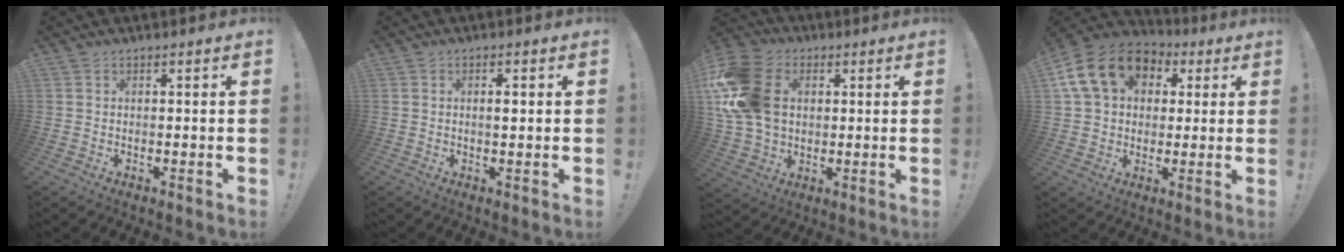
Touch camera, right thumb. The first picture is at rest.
{"total": 1.6, "force": [0.3, 0.3, 1.5], "torque": [-0.018, -0.004, 0.000]}
{"total": 20.1, "force": [3.5, 14.9, 13.0], "torque": [-0.243, 0.000, 0.072]}
{"total": 18.1, "force": [5.9, 13.5, 10.5], "torque": [-0.172, -0.002, 0.114]}